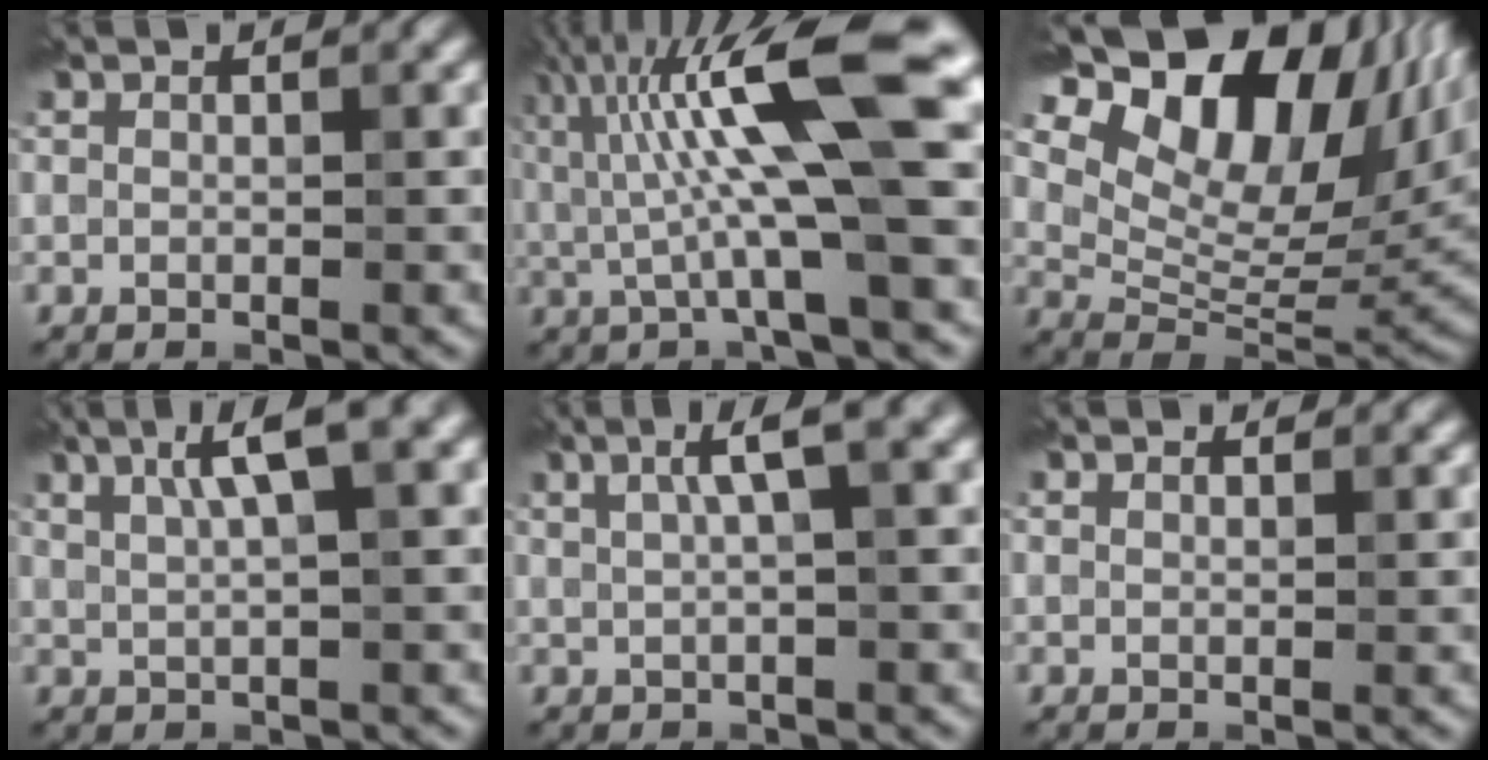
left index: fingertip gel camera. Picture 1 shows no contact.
{"total": 12.1, "force": [2.3, 2.5, 11.6], "torque": [-0.201, 0.014, 0.035]}
{"total": 16.6, "force": [8.3, 9.3, 11.0], "torque": [-0.195, 0.029, 0.154]}
{"total": 4.7, "force": [2.3, 0.8, 4.1], "torque": [-0.070, 0.011, 0.037]}
{"total": 3.6, "force": [1.5, 0.6, 3.2], "torque": [-0.049, 0.014, 0.023]}
{"total": 1.1, "force": [1.1, 0.3, 0.0], "torque": [-0.007, -0.004, 0.008]}